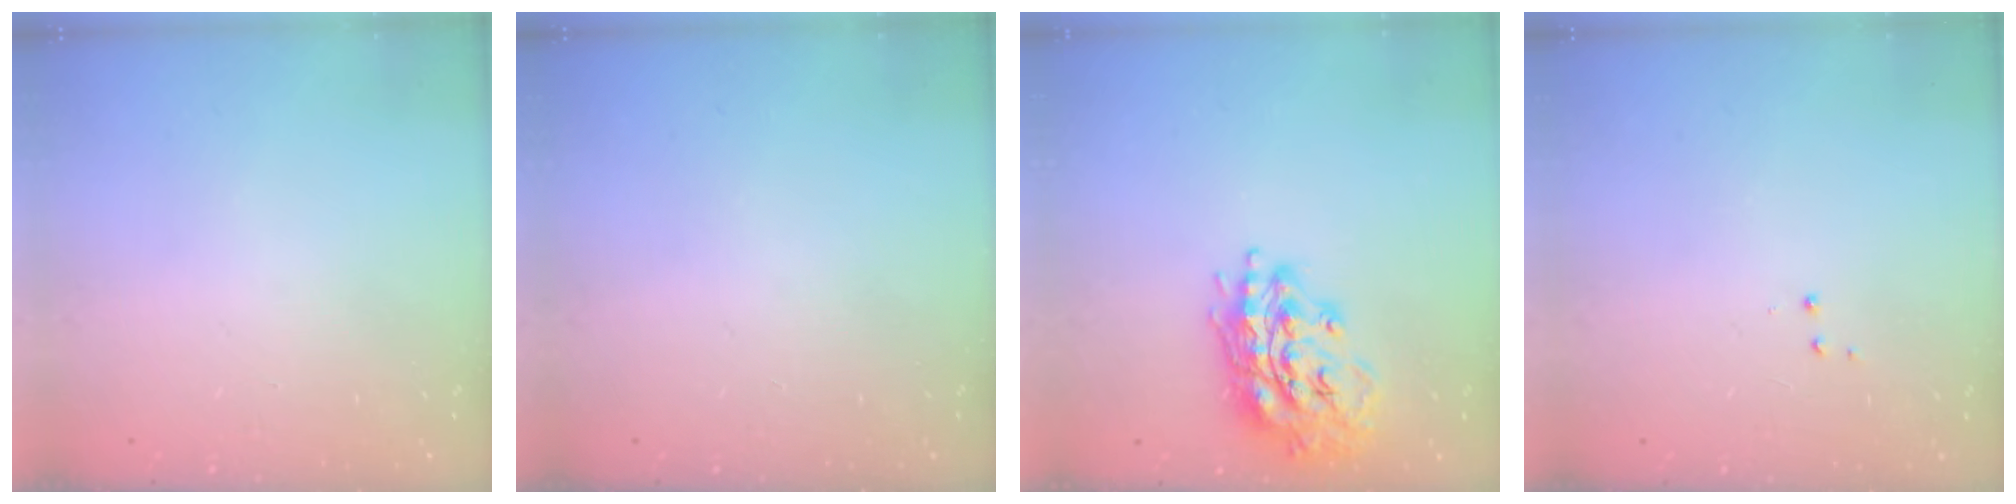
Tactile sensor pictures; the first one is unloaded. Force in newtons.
{"total": 0.0}
{"total": 16.5, "press": 16.4, "slide": 1.9}
{"total": 2.8, "press": 2.7, "slide": 0.5}